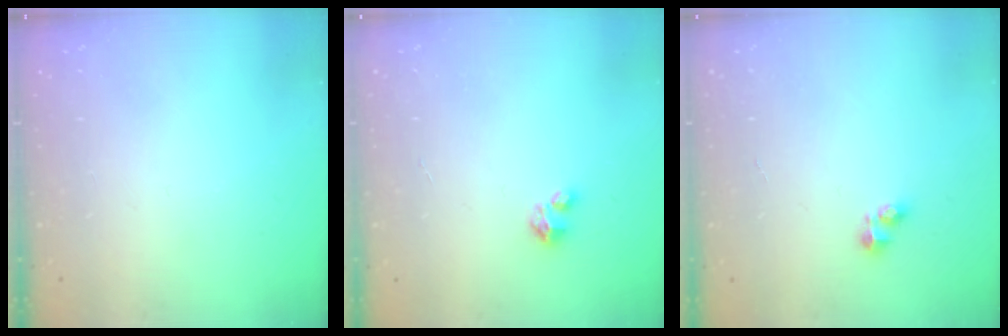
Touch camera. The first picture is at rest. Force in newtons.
{"total": 1.6, "press": 1.6, "slide": 0.2}
{"total": 2.4, "press": 2.4, "slide": 0.3}